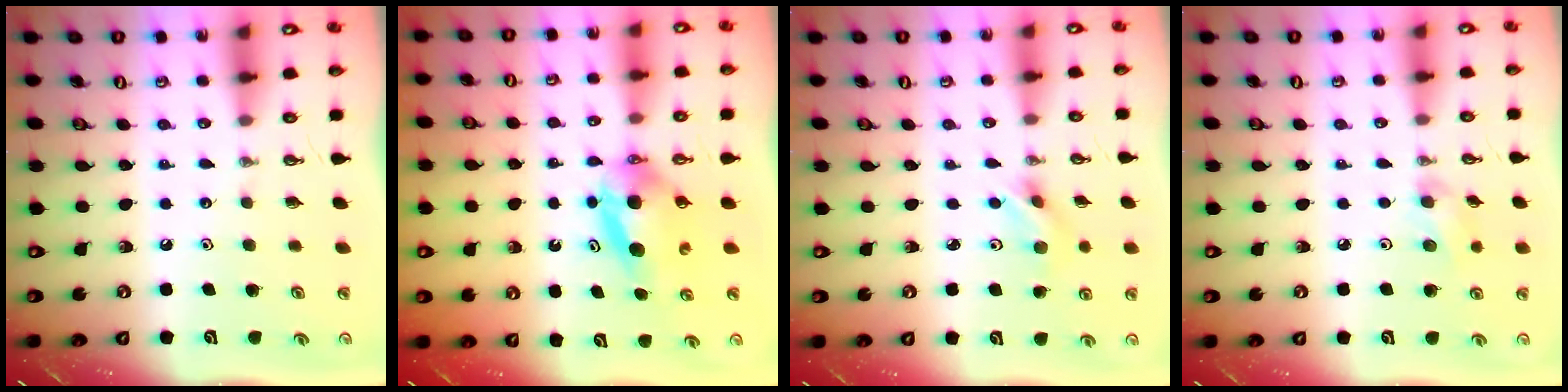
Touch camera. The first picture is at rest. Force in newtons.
{"total": 6.5, "press": 6.3, "slide": 1.9}
{"total": 3.8, "press": 3.0, "slide": 2.3}
{"total": 6.8, "press": 6.4, "slide": 2.1}